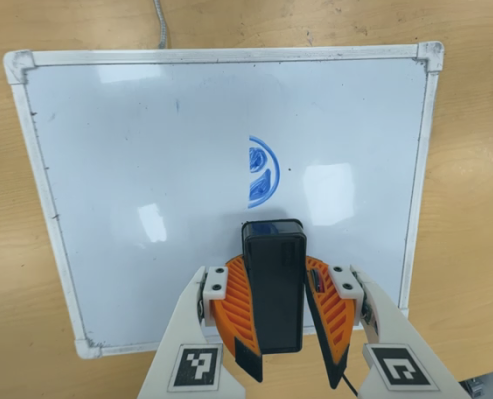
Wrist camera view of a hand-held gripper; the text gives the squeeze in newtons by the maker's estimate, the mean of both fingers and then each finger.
{"total": 10.7, "left": 10.2, "right": 11.2}